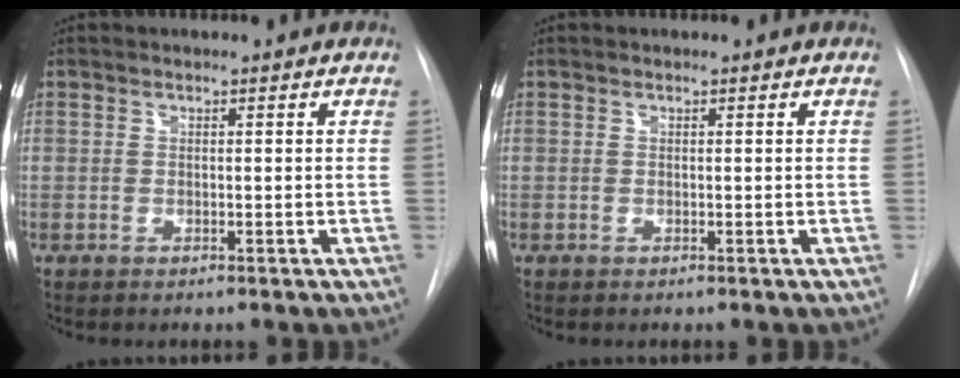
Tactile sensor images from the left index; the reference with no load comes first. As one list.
[{"total": 0.0}]